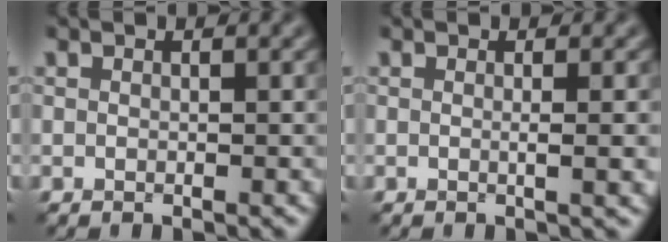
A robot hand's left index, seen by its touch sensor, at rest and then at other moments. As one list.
[{"total": 1.7, "force": [0.0, 0.2, 1.7], "torque": [-0.022, 0.003, -0.003]}]